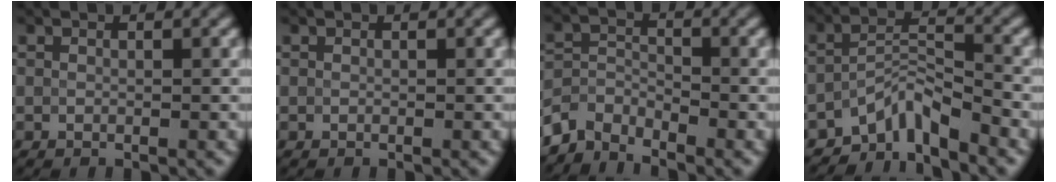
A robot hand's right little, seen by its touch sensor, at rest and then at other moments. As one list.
[{"total": 0.0}, {"total": 3.2, "force": [-3.0, 1.1, 0.4], "torque": [-0.008, 0.003, -0.075]}, {"total": 4.4, "force": [-3.6, 1.2, 2.1], "torque": [-0.030, 0.010, -0.075]}]